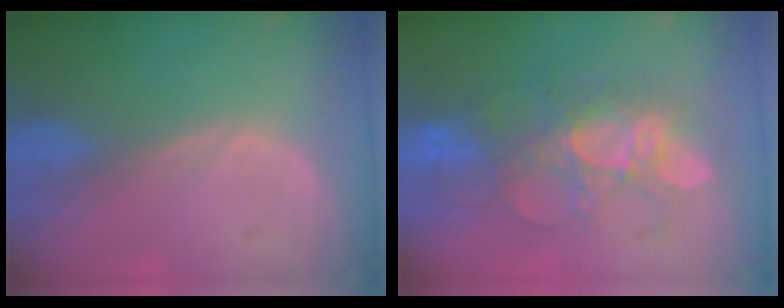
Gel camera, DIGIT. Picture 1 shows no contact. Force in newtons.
{"total": 8.7, "press": 8.5, "slide": 1.6}